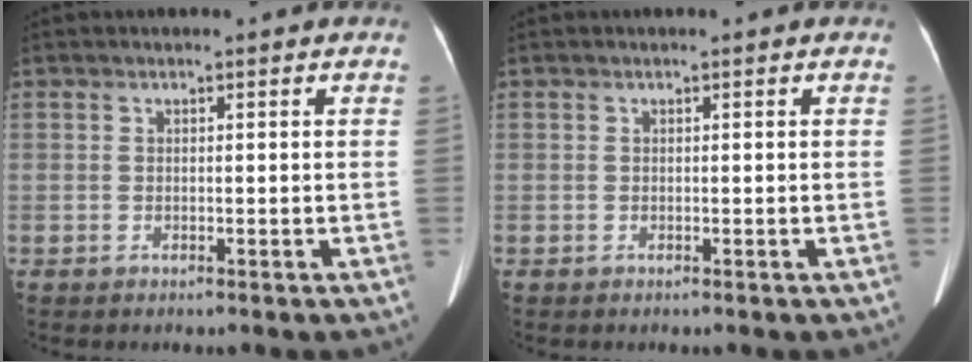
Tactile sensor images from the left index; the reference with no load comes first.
{"total": 0.0}